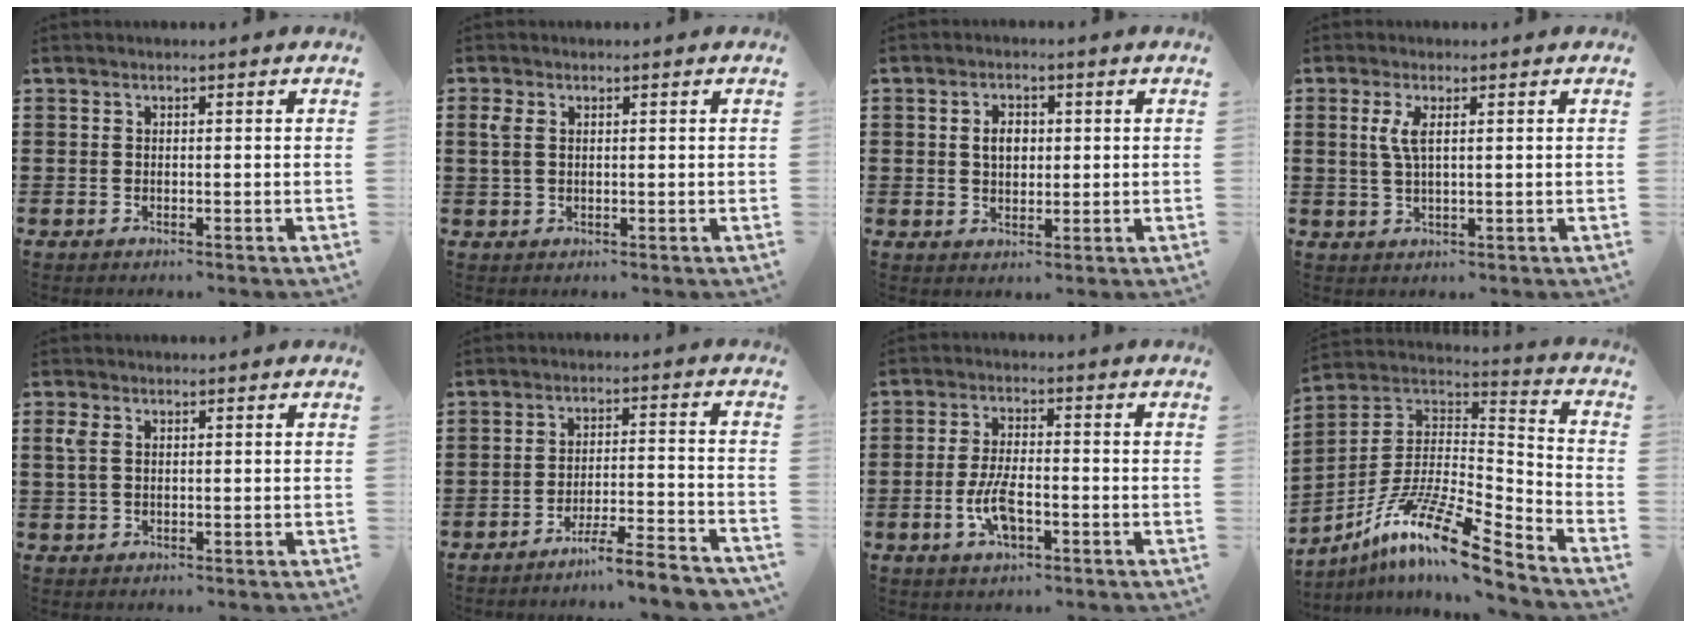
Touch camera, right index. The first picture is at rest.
{"total": 2.4, "force": [0.6, 1.4, 1.8], "torque": [-0.048, 0.005, 0.006]}
{"total": 3.1, "force": [0.4, 2.0, 2.4], "torque": [-0.043, 0.007, 0.004]}
{"total": 3.1, "force": [0.8, 0.7, 2.9], "torque": [-0.067, 0.000, 0.011]}
{"total": 2.5, "force": [0.6, 1.5, 1.9], "torque": [-0.050, 0.005, 0.006]}
{"total": 6.2, "force": [-5.6, -0.4, 2.7], "torque": [-0.048, -0.009, -0.109]}
{"total": 6.4, "force": [-2.1, 2.6, 5.5], "torque": [-0.126, -0.004, -0.044]}
{"total": 13.5, "force": [-9.2, 2.3, 9.6], "torque": [-0.188, 0.004, -0.178]}